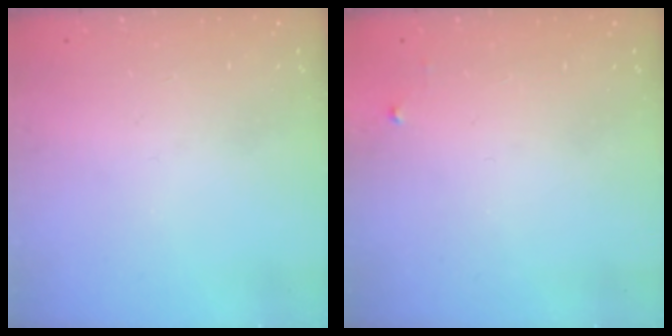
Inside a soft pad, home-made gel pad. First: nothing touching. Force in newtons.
{"total": 2.5, "press": 2.5, "slide": 0.4}